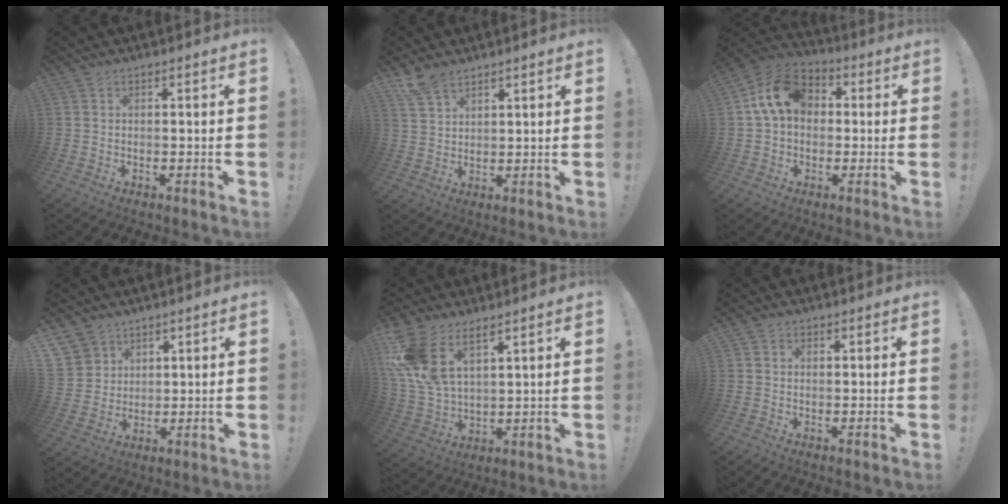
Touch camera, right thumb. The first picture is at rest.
{"total": 7.5, "force": [5.8, 4.1, 2.4], "torque": [-0.044, -0.033, 0.116]}
{"total": 14.2, "force": [3.0, 10.4, 9.2], "torque": [-0.146, 0.014, 0.062]}
{"total": 6.5, "force": [4.5, 4.7, 0.2], "torque": [-0.004, -0.043, 0.089]}
{"total": 12.8, "force": [7.9, 6.3, 7.9], "torque": [-0.168, -0.046, 0.152]}
{"total": 0.8, "force": [0.4, 0.7, 0.0], "torque": [0.008, -0.001, 0.007]}